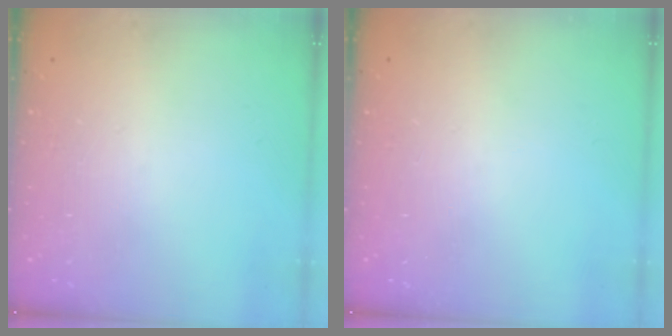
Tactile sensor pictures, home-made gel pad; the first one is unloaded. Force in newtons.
{"total": 0.0}